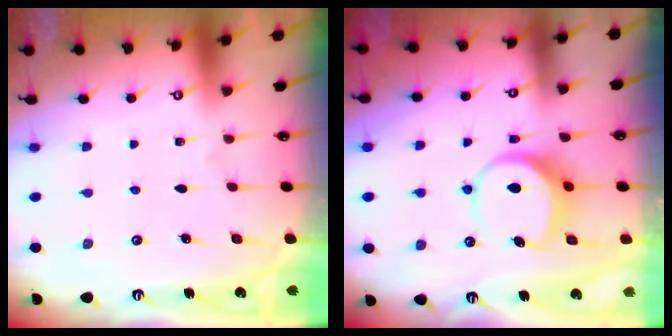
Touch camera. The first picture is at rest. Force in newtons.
{"total": 9.0, "press": 9.0, "slide": 0.9}